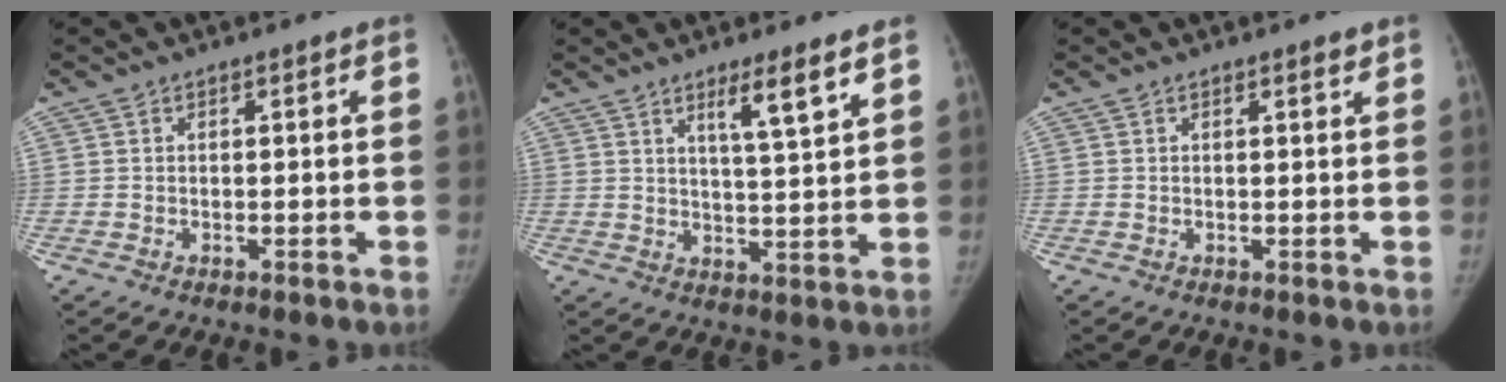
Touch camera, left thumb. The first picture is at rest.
{"total": 6.5, "force": [4.0, 0.5, 5.1], "torque": [-0.083, -0.032, 0.069]}
{"total": 0.9, "force": [0.7, 0.2, 0.6], "torque": [-0.008, -0.004, 0.010]}